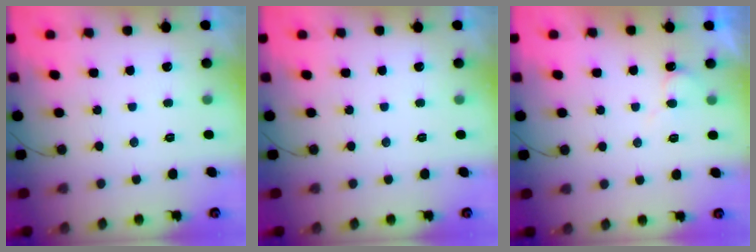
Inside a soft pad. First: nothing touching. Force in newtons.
{"total": 0.0}
{"total": 4.7, "press": 4.6, "slide": 0.5}